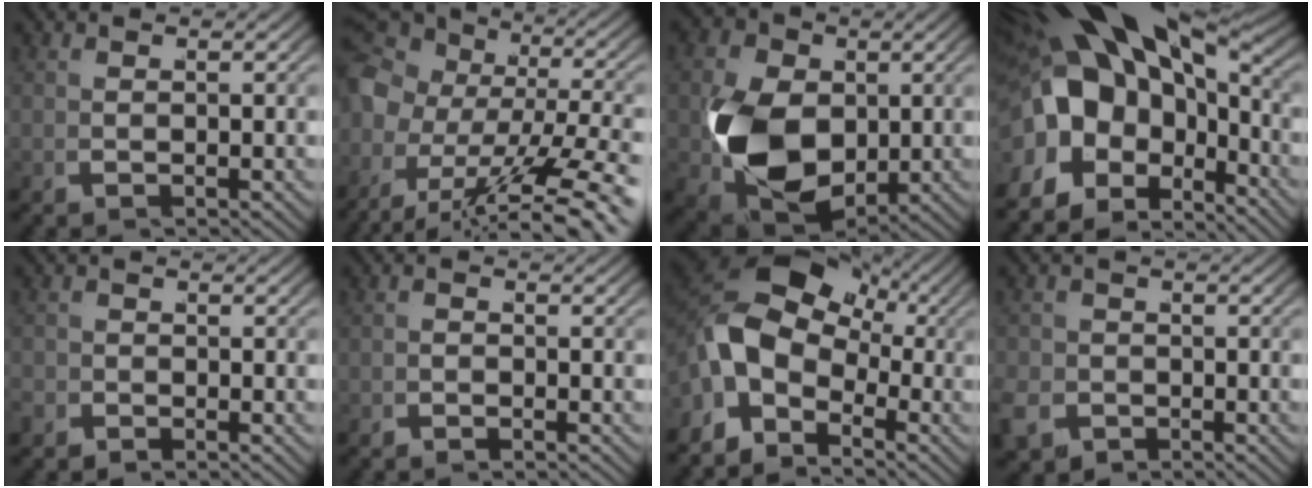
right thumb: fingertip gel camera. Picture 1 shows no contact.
{"total": 10.5, "force": [-1.6, 6.9, 7.7], "torque": [-0.139, -0.029, -0.013]}
{"total": 14.5, "force": [-1.8, 10.6, 9.8], "torque": [-0.239, -0.074, 0.001]}
{"total": 15.1, "force": [-0.2, 9.8, 11.6], "torque": [-0.242, -0.027, 0.004]}
{"total": 1.4, "force": [-1.2, 0.6, -0.3], "torque": [0.007, -0.004, -0.030]}
{"total": 1.3, "force": [-1.2, -0.1, -0.1], "torque": [0.004, 0.001, -0.031]}
{"total": 11.6, "force": [0.6, 8.1, 8.2], "torque": [-0.158, -0.009, 0.004]}
{"total": 4.1, "force": [-2.4, 3.2, 1.0], "torque": [-0.030, -0.022, -0.037]}